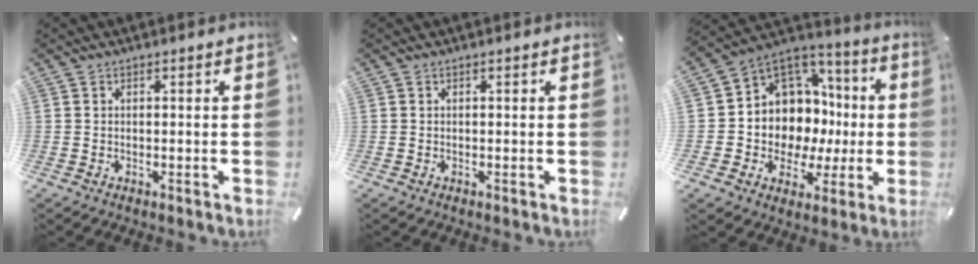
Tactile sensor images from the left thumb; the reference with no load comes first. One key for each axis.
{"total": 0.0}
{"total": 9.7, "fx": 1.1, "fy": 9.5, "fz": 1.6, "tx": -0.022, "ty": -0.054, "tz": 0.038}